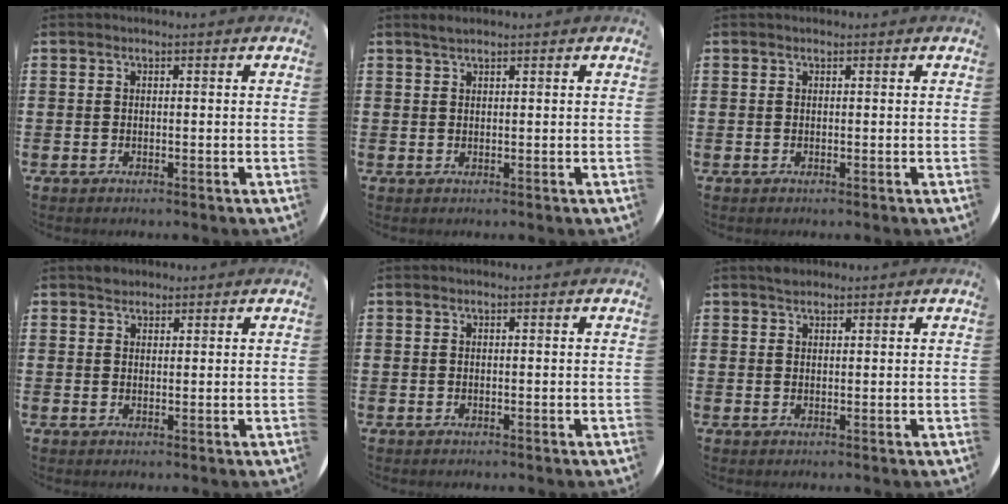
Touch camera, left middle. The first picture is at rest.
{"total": 1.1, "force": [1.0, 0.1, 0.4], "torque": [-0.006, 0.003, 0.017]}
{"total": 0.0}
{"total": 1.6, "force": [1.5, 0.7, -0.1], "torque": [0.008, 0.001, 0.027]}
{"total": 0.0}
{"total": 1.2, "force": [1.1, 0.5, 0.1], "torque": [0.005, 0.000, 0.020]}